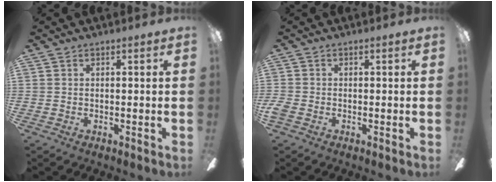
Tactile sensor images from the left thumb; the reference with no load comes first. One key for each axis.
{"total": 1.7, "fx": -0.8, "fy": 1.0, "fz": 1.1, "tx": -0.025, "ty": 0.001, "tz": -0.016}